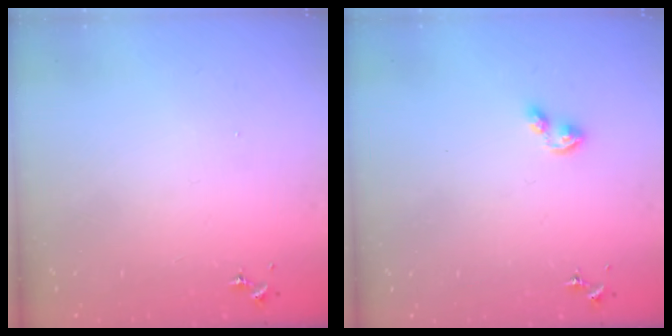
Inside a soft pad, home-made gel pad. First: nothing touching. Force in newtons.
{"total": 3.0, "press": 3.0, "slide": 0.4}